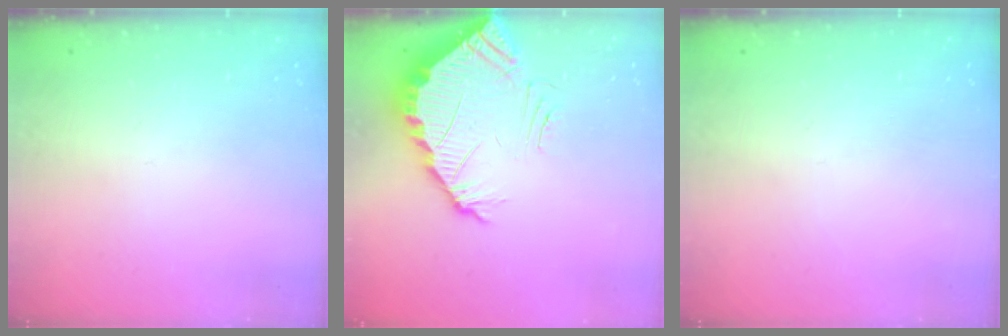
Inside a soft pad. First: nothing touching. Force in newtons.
{"total": 4.6, "press": 4.6, "slide": 0.3}
{"total": 0.0}